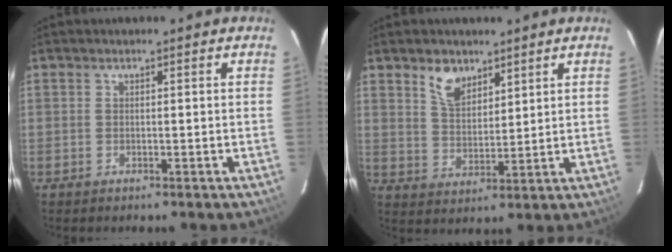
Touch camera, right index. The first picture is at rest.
{"total": 6.3, "force": [4.3, 3.4, 3.2], "torque": [-0.052, 0.004, 0.083]}